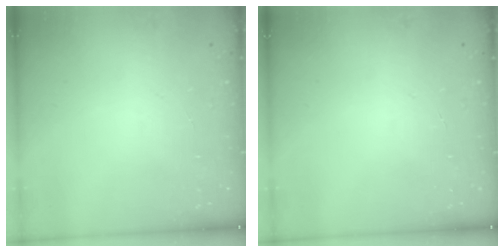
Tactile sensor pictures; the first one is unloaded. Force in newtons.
{"total": 0.0}